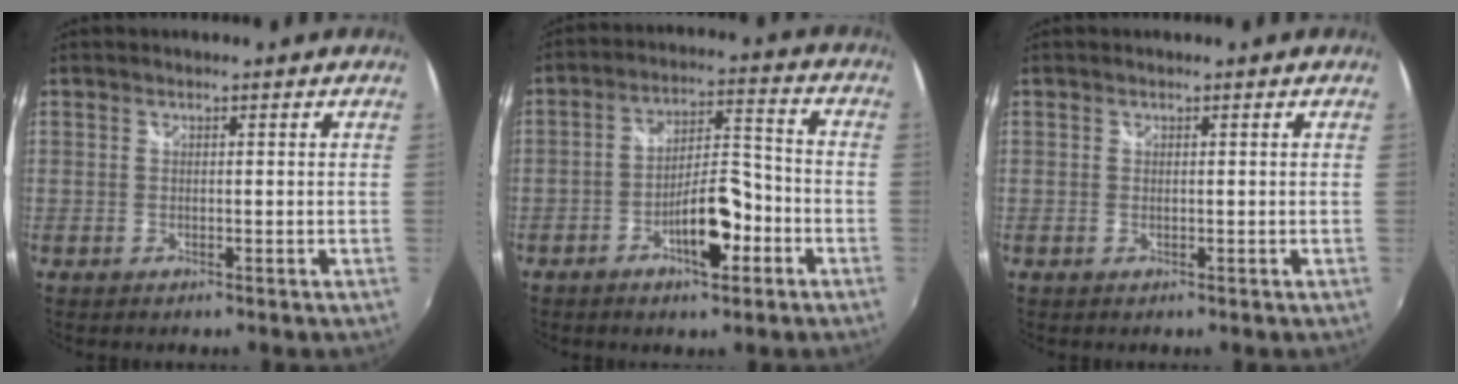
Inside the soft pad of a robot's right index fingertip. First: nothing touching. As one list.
[{"total": 9.8, "force": [-4.7, 3.5, 7.9], "torque": [-0.135, 0.012, -0.068]}, {"total": 0.0}]